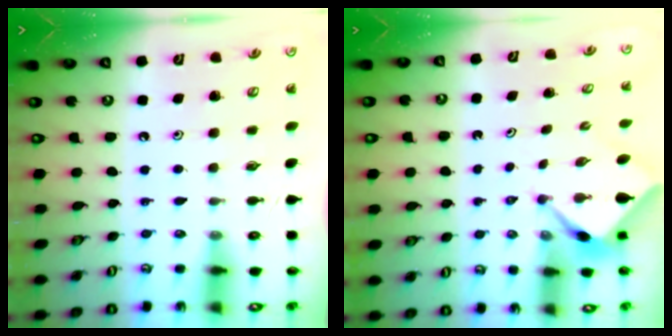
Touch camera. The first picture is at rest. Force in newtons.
{"total": 2.2, "press": 2.2, "slide": 0.3}